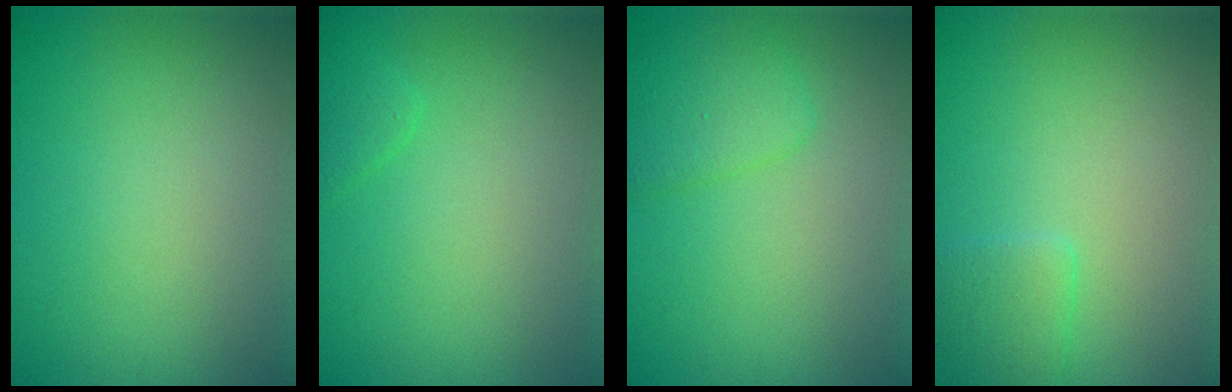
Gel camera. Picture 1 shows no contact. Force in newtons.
{"total": 1.6, "press": 1.6, "slide": 0.2}
{"total": 2.9, "press": 2.9, "slide": 0.1}
{"total": 1.9, "press": 1.9, "slide": 0.1}